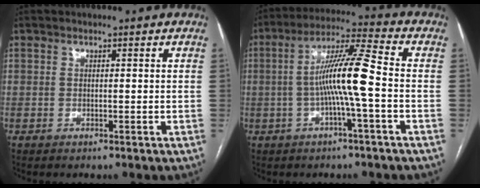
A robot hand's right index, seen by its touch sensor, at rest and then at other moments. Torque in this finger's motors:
{"motor_torque": [1.43, -0.51, 0.57, 0.21]}